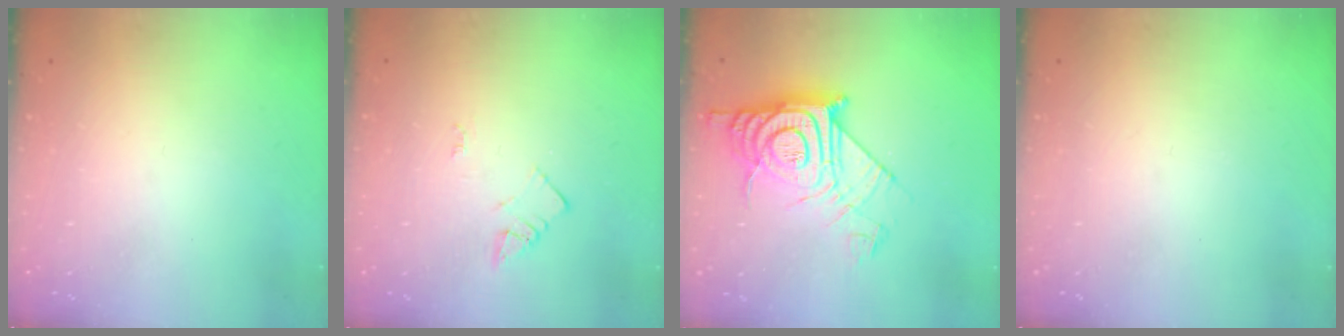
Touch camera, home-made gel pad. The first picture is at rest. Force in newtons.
{"total": 2.3, "press": 2.3, "slide": 0.3}
{"total": 15.4, "press": 15.4, "slide": 1.1}
{"total": 0.0}